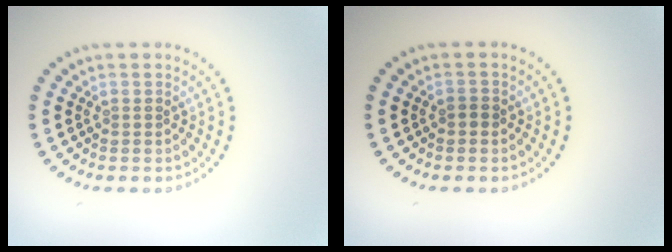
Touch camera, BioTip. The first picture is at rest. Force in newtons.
{"total": 0.8, "press": 0.7, "slide": 0.1}